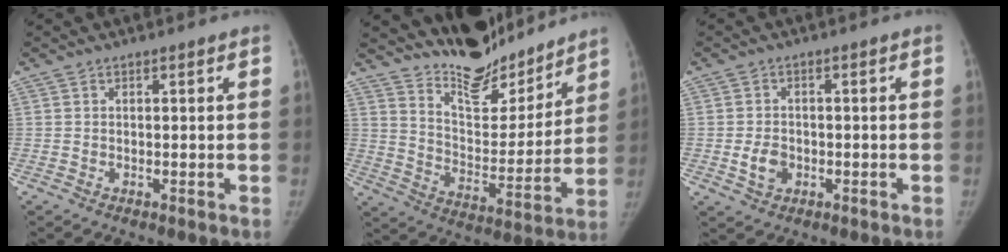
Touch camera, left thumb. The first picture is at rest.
{"total": 16.9, "force": [15.3, 5.0, 5.1], "torque": [-0.036, -0.118, 0.254]}
{"total": 3.7, "force": [-0.8, 2.9, 2.2], "torque": [-0.032, 0.003, -0.011]}